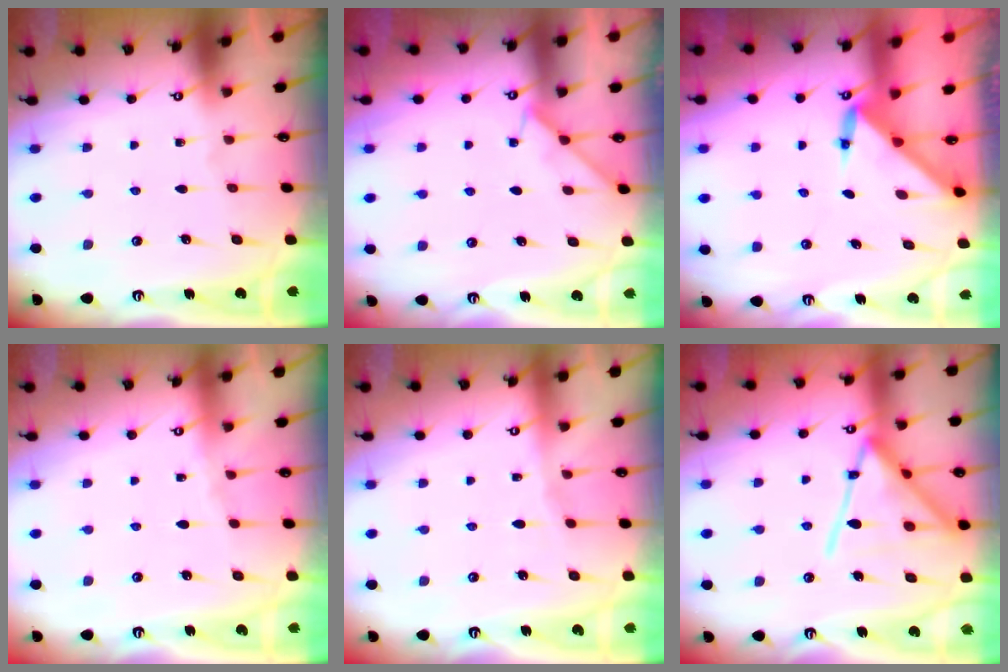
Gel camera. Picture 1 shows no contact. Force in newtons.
{"total": 4.3, "press": 4.3, "slide": 0.6}
{"total": 2.9, "press": 2.9, "slide": 0.2}
{"total": 2.2, "press": 2.1, "slide": 0.5}
{"total": 4.0, "press": 3.9, "slide": 0.7}
{"total": 19.0, "press": 18.9, "slide": 1.6}